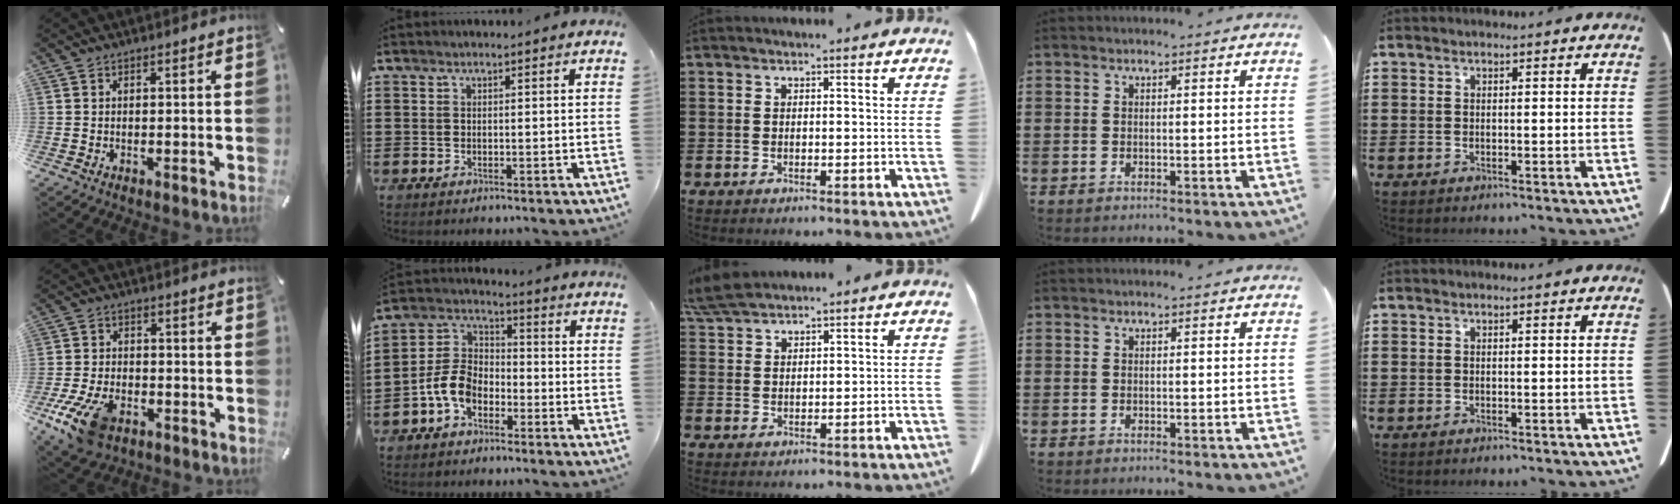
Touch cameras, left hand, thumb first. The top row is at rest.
{"thumb": {"total": 12.1, "force": [-6.5, 6.9, 7.5], "torque": [-0.158, 0.024, -0.117]}, "index": {"total": 7.2, "force": [-3.8, 4.5, 4.1], "torque": [-0.125, 0.001, -0.085]}, "middle": {"total": 4.8, "force": [4.3, 0.7, 2.1], "torque": [-0.054, -0.006, 0.083]}}